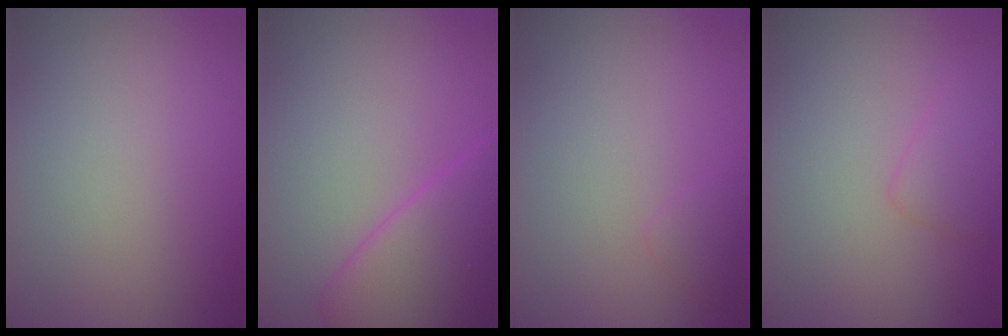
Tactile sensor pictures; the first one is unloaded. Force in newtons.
{"total": 6.0, "press": 6.0, "slide": 0.3}
{"total": 0.9, "press": 0.9, "slide": 0.1}
{"total": 1.8, "press": 1.8, "slide": 0.2}